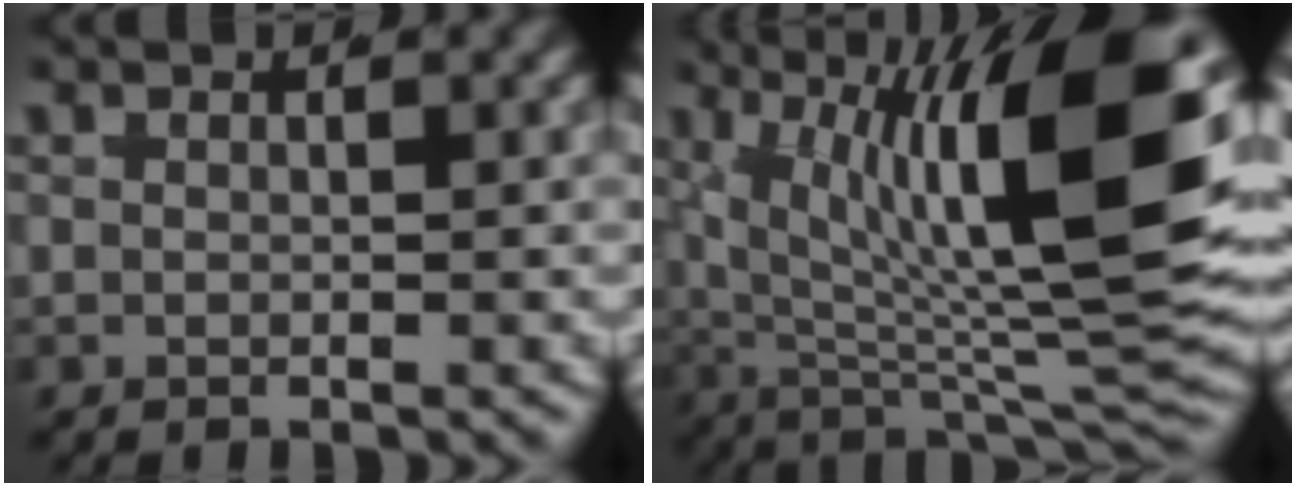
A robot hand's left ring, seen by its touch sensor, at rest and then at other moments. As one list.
[{"total": 15.5, "force": [2.3, 6.0, 14.1], "torque": [-0.194, 0.003, 0.036]}]